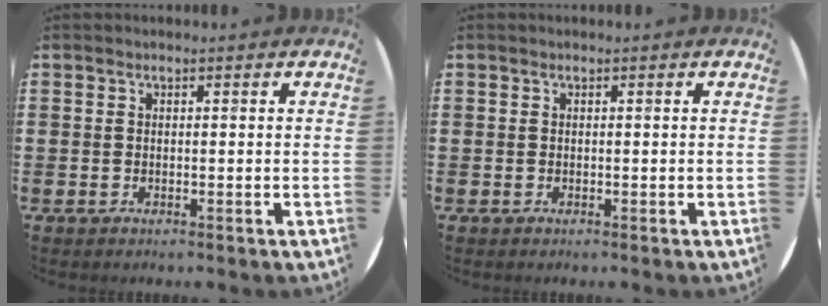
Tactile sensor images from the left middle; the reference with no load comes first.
{"total": 0.0}